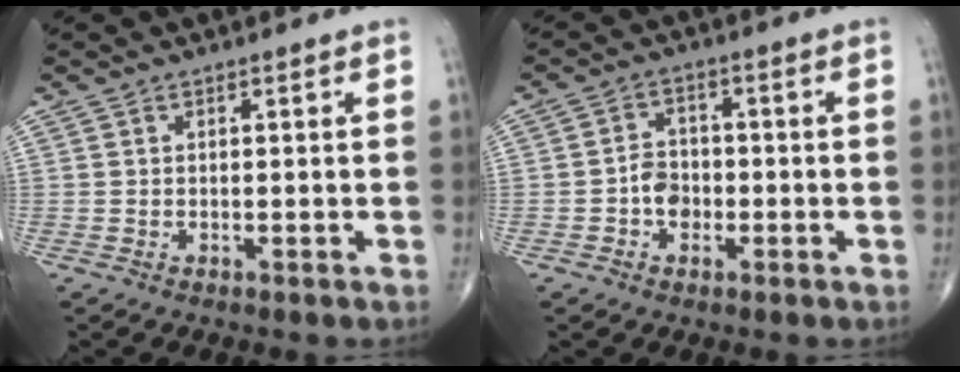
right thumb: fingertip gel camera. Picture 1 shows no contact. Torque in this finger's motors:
{"motor_torque": [0.99, 0.89, 0.17, -0.37, 0.01]}